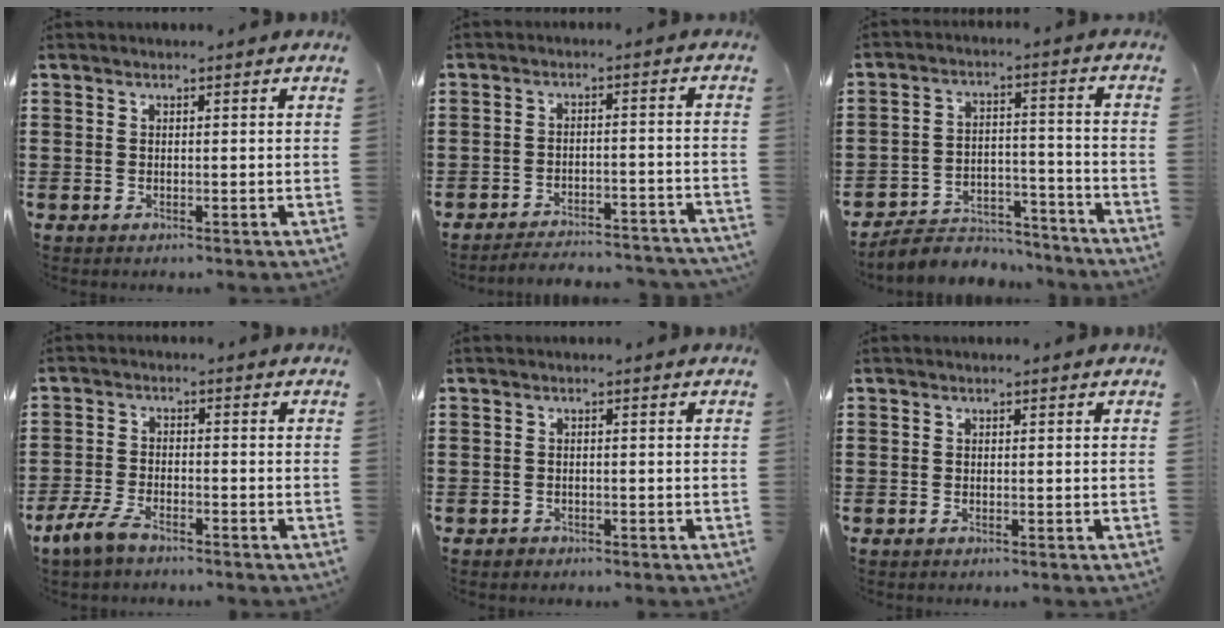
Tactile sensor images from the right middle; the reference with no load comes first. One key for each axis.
{"total": 3.3, "fx": -3.2, "fy": -0.5, "fz": 0.3, "tx": -0.004, "ty": 0.003, "tz": -0.067}
{"total": 5.3, "fx": -5.2, "fy": 1.0, "fz": 0.5, "tx": -0.008, "ty": 0.014, "tz": -0.104}
{"total": 4.3, "fx": -3.3, "fy": 0.9, "fz": 2.6, "tx": -0.073, "ty": -0.007, "tz": -0.071}
{"total": 0.0}
{"total": 0.0}